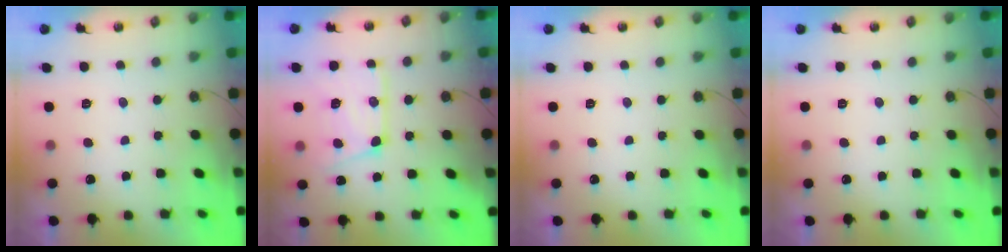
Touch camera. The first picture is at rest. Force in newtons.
{"total": 15.9, "press": 15.8, "slide": 1.7}
{"total": 0.0}
{"total": 0.0}